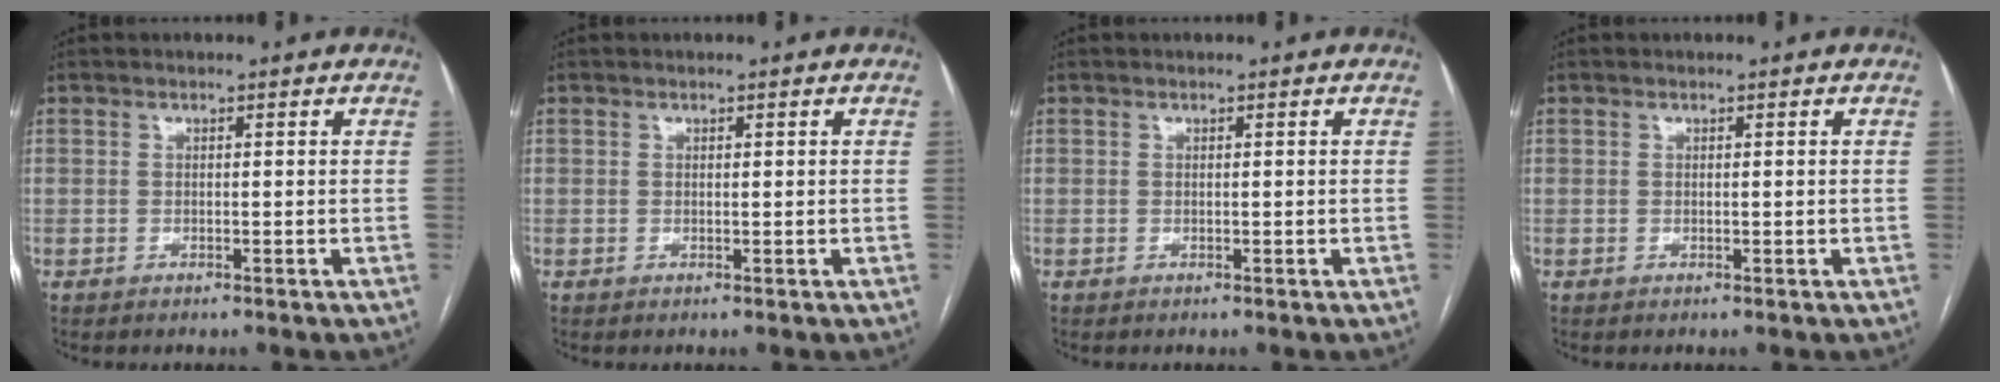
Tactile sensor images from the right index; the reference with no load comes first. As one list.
[{"total": 0.0}, {"total": 0.0}, {"total": 0.0}]